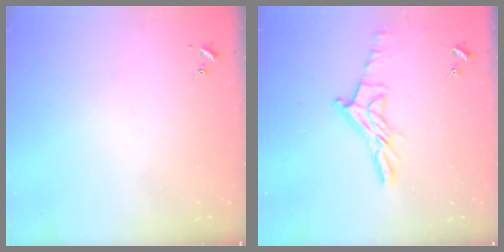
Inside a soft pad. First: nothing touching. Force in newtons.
{"total": 12.0, "press": 12.0, "slide": 1.0}